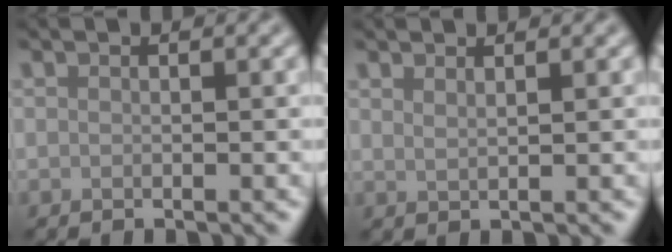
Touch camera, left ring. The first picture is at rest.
{"total": 1.1, "force": [1.0, 0.3, 0.5], "torque": [-0.005, -0.001, 0.015]}